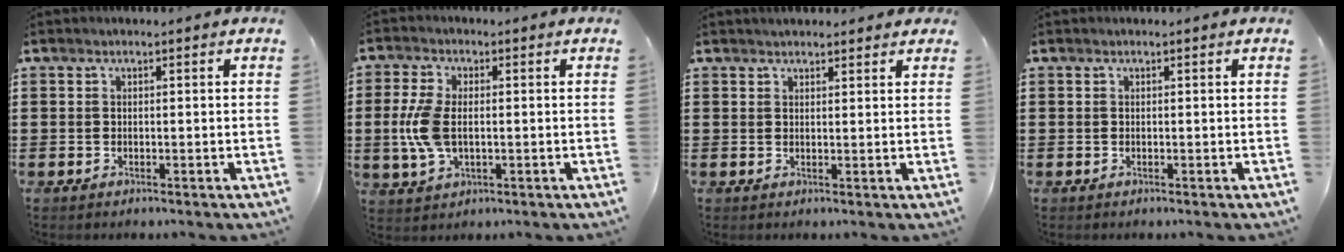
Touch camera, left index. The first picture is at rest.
{"total": 7.1, "force": [-0.3, 3.9, 6.0], "torque": [-0.153, -0.004, -0.014]}
{"total": 1.6, "force": [1.5, 0.4, 0.1], "torque": [-0.005, 0.006, 0.030]}
{"total": 0.0}